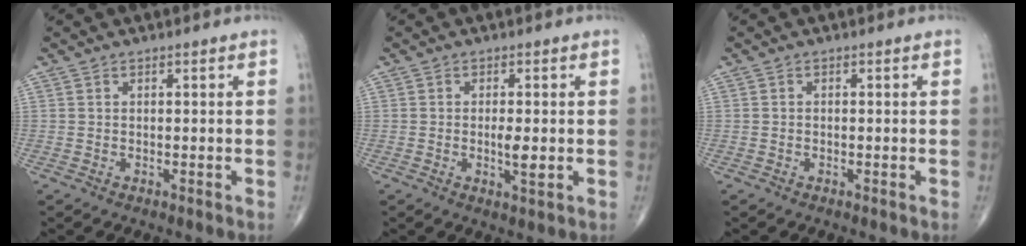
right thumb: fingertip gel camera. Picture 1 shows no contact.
{"total": 3.2, "force": [-0.3, 0.9, 3.1], "torque": [-0.056, -0.007, -0.007]}
{"total": 0.0}